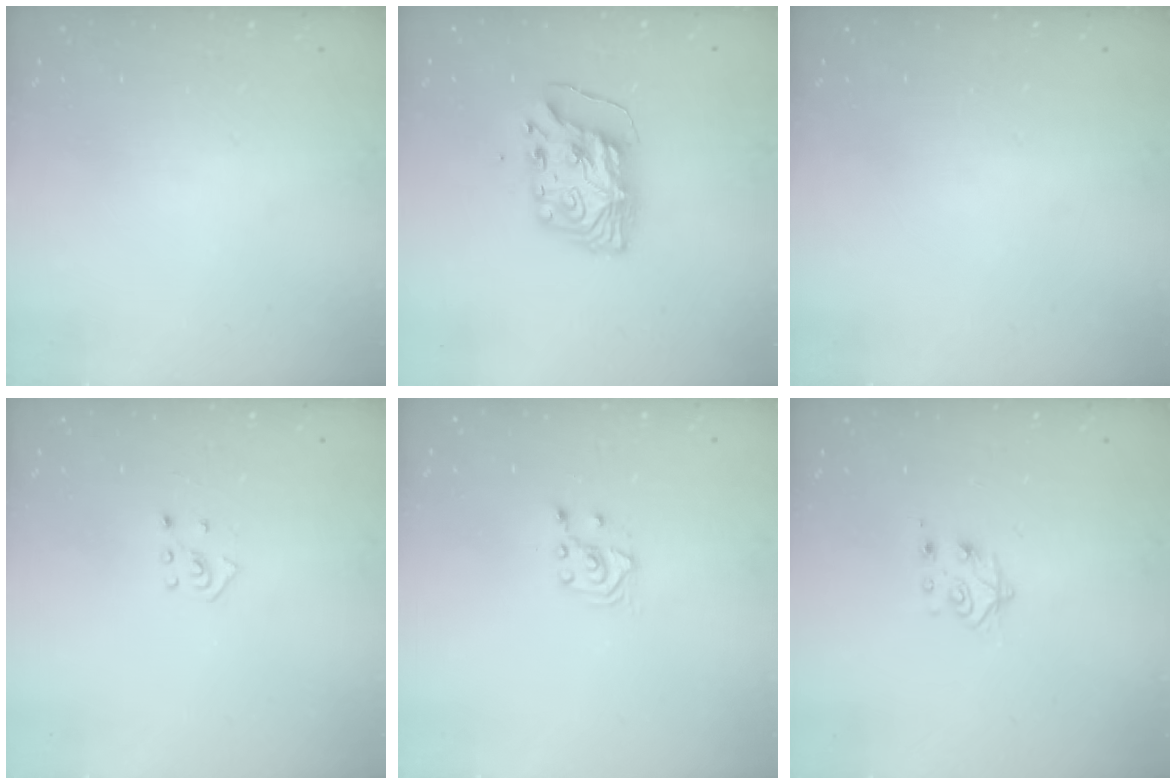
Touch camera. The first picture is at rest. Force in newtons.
{"total": 10.1, "press": 10.0, "slide": 1.0}
{"total": 0.0}
{"total": 3.6, "press": 3.6, "slide": 0.6}
{"total": 2.5, "press": 2.4, "slide": 0.7}
{"total": 7.6, "press": 7.5, "slide": 0.7}